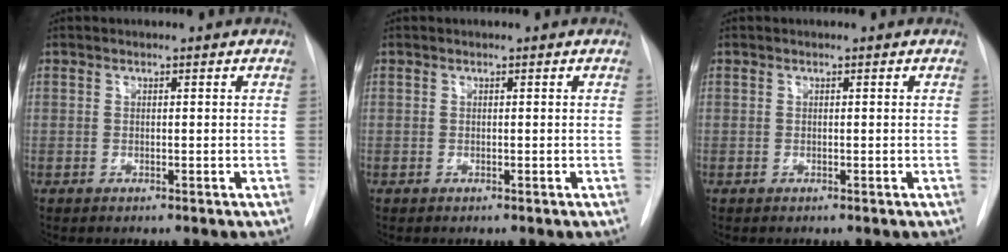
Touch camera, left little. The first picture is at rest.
{"total": 0.0}
{"total": 0.0}